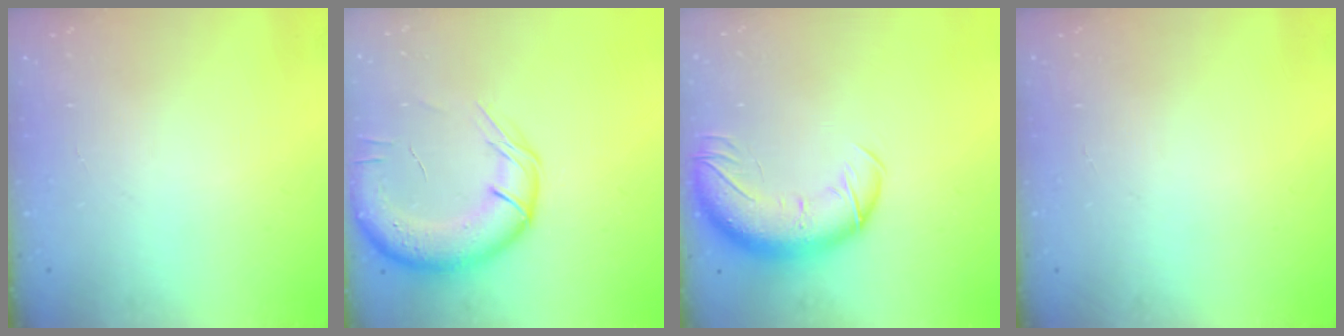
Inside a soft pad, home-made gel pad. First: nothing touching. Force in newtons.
{"total": 15.4, "press": 14.9, "slide": 4.0}
{"total": 13.4, "press": 13.0, "slide": 3.3}
{"total": 0.0}